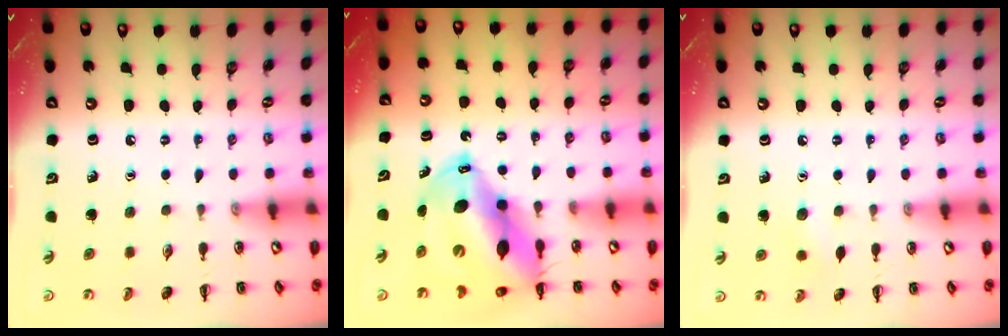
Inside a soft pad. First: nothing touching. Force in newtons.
{"total": 16.4, "press": 15.7, "slide": 4.8}
{"total": 5.5, "press": 5.3, "slide": 1.2}